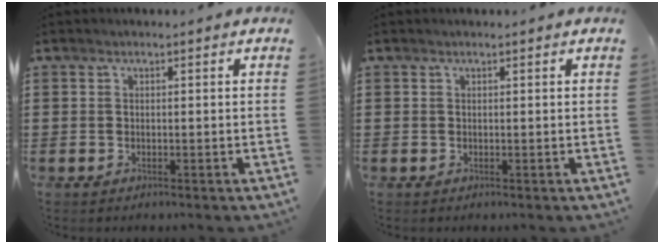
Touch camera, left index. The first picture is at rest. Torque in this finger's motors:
{"motor_torque": [0.04, 0.02, 0.00, 0.00]}